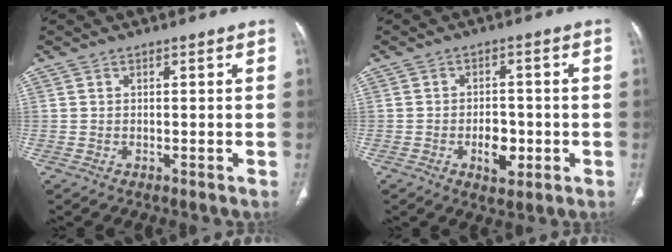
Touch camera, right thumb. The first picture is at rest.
{"total": 5.4, "force": [-1.6, 3.3, 4.1], "torque": [-0.047, 0.005, -0.020]}